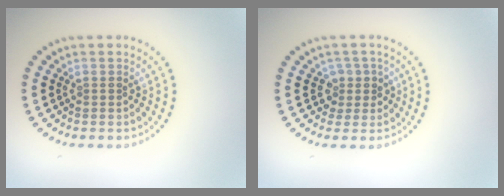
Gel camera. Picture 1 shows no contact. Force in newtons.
{"total": 1.9, "press": 1.5, "slide": 1.2}